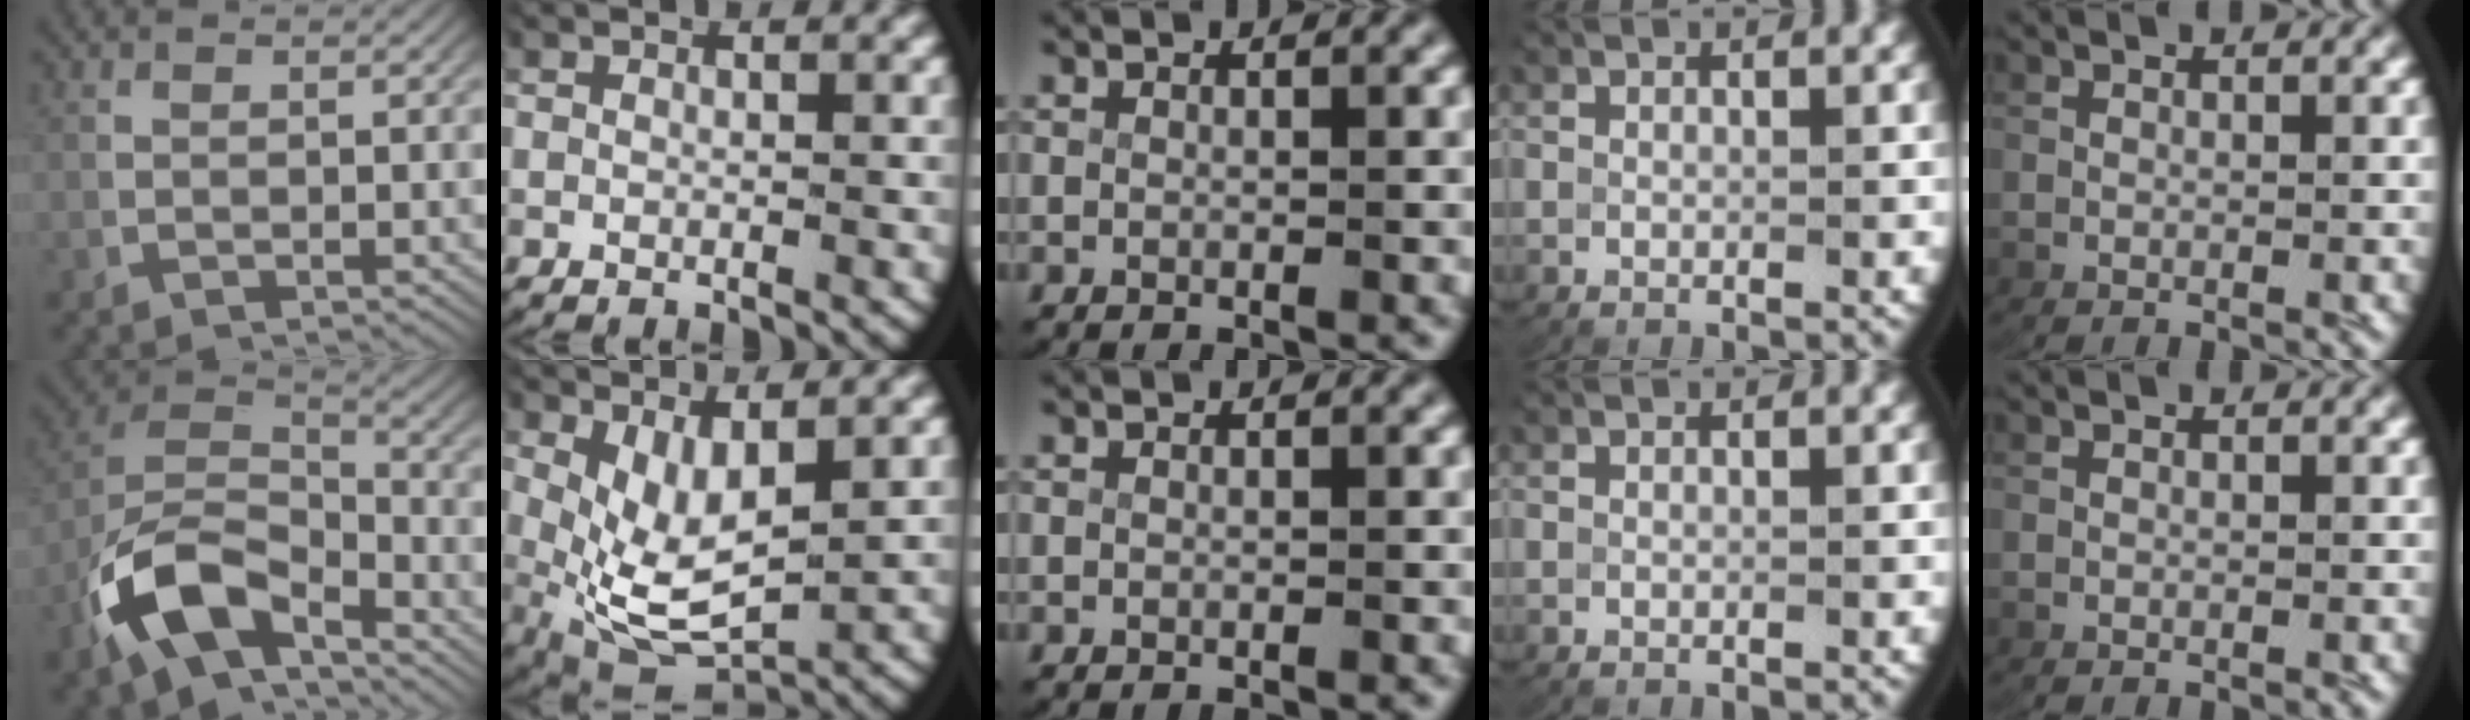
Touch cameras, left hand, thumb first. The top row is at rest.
{"thumb": {"total": 11.5, "force": [-2.8, 7.7, 8.1], "torque": [-0.199, -0.049, -0.034]}, "index": {"total": 9.3, "force": [-0.3, 6.5, 6.6], "torque": [-0.141, -0.043, 0.011]}}